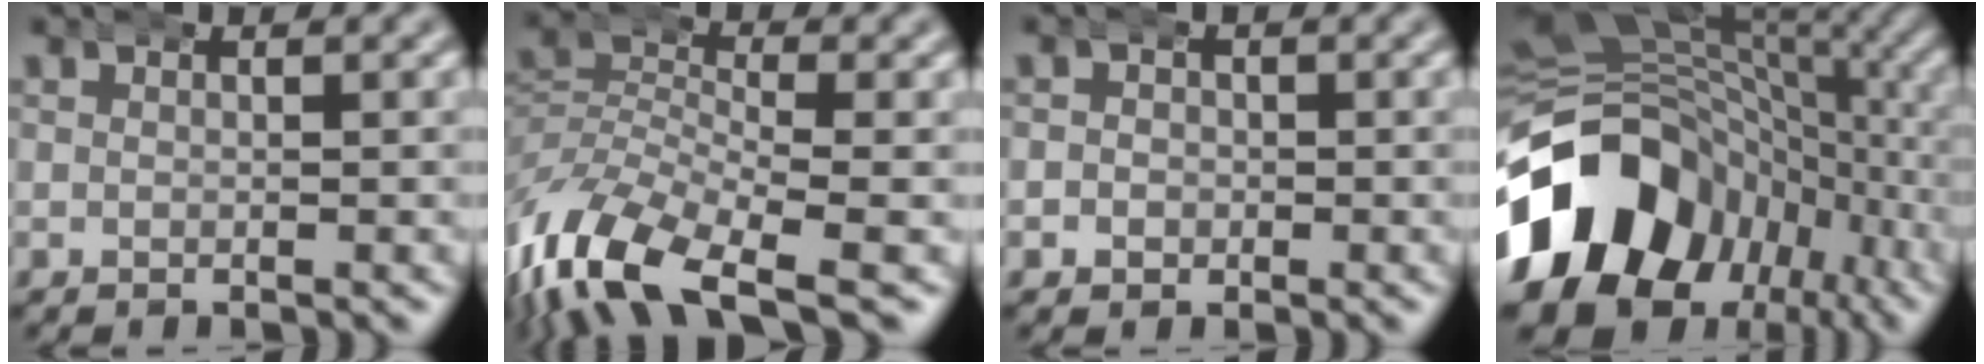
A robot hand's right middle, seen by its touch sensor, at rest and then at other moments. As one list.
[{"total": 10.4, "force": [-5.3, 5.8, 6.9], "torque": [-0.171, -0.049, -0.066]}, {"total": 2.0, "force": [-0.5, 1.9, 0.3], "torque": [-0.008, -0.003, -0.013]}, {"total": 20.0, "force": [-4.6, 15.4, 11.9], "torque": [-0.198, -0.025, -0.070]}]